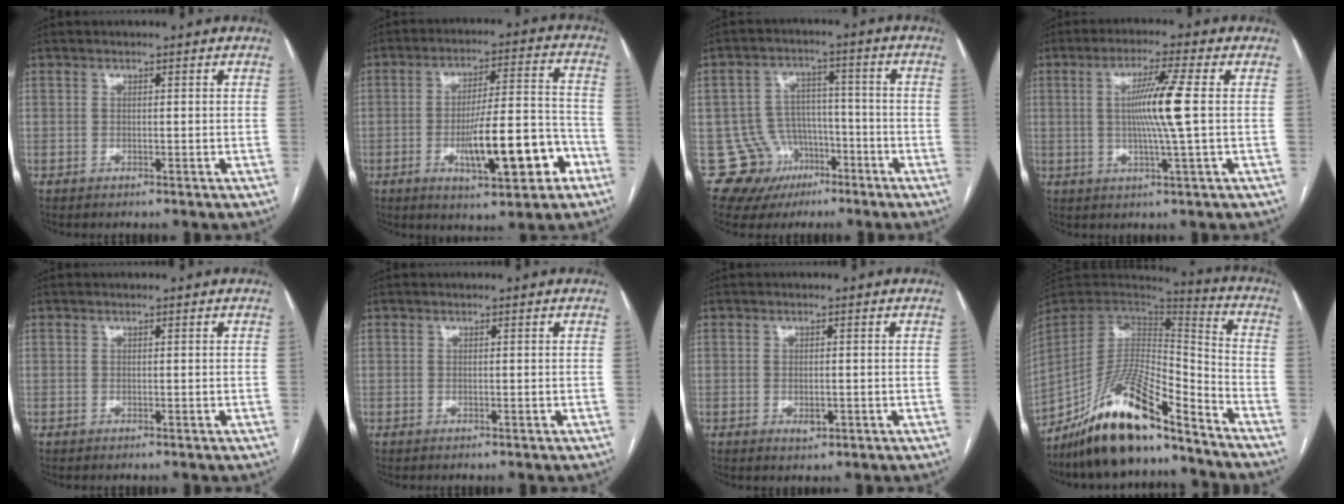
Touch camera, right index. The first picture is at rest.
{"total": 13.9, "force": [-5.2, 3.1, 12.5], "torque": [-0.196, 0.013, -0.073]}
{"total": 10.2, "force": [-4.9, 8.9, 0.8], "torque": [-0.011, 0.047, -0.060]}
{"total": 7.9, "force": [0.4, -1.5, 7.7], "torque": [-0.145, -0.001, 0.009]}
{"total": 0.0}
{"total": 0.0}
{"total": 2.0, "force": [-0.6, 1.0, 1.6], "torque": [-0.027, -0.001, -0.004]}
{"total": 18.3, "force": [-14.3, 3.5, 10.9], "torque": [-0.210, 0.006, -0.258]}